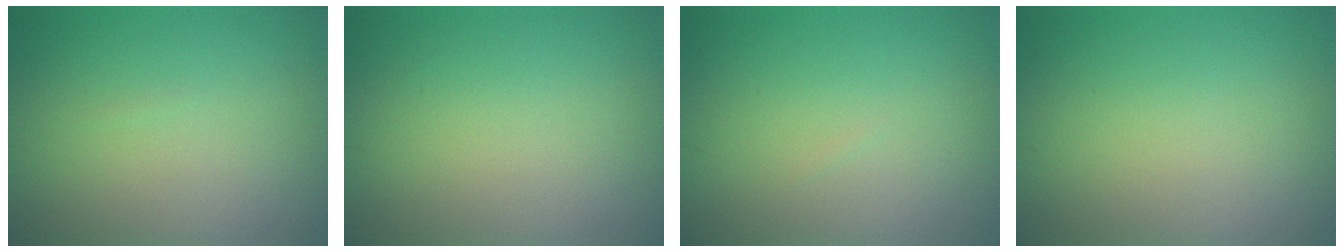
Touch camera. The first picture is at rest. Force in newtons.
{"total": 0.0}
{"total": 0.0}
{"total": 0.0}